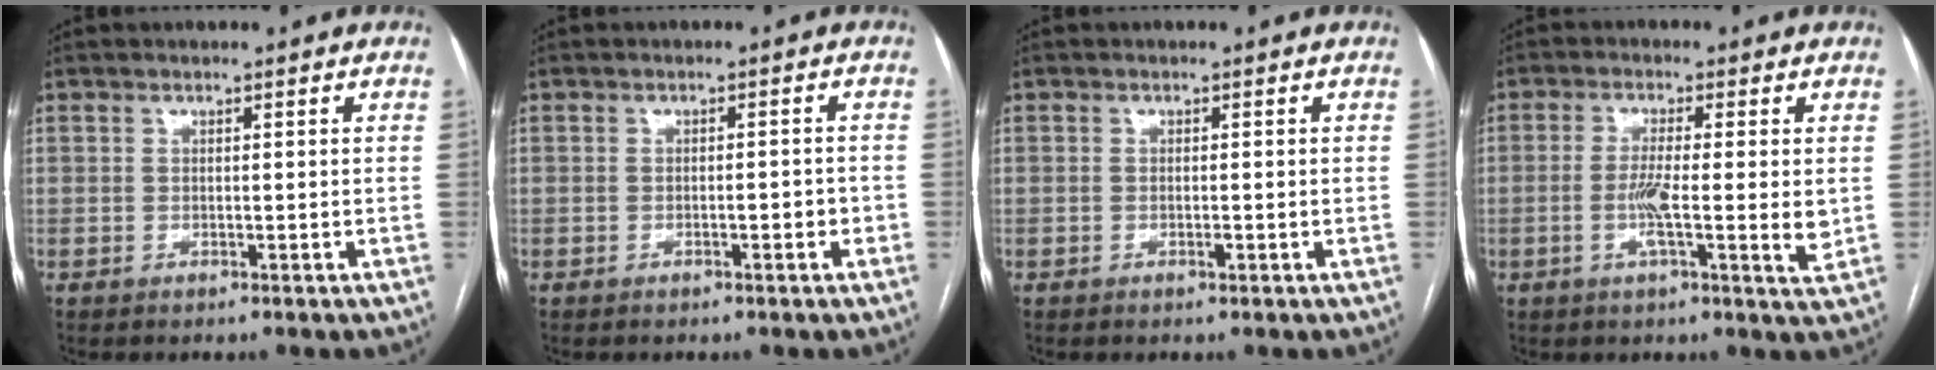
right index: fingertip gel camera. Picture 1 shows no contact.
{"total": 1.7, "force": [-0.7, 0.7, 1.4], "torque": [-0.020, 0.004, -0.008]}
{"total": 0.7, "force": [-0.2, 0.2, 0.6], "torque": [-0.011, -0.001, -0.003]}
{"total": 7.1, "force": [-0.6, 0.7, 7.0], "torque": [-0.123, -0.009, -0.018]}